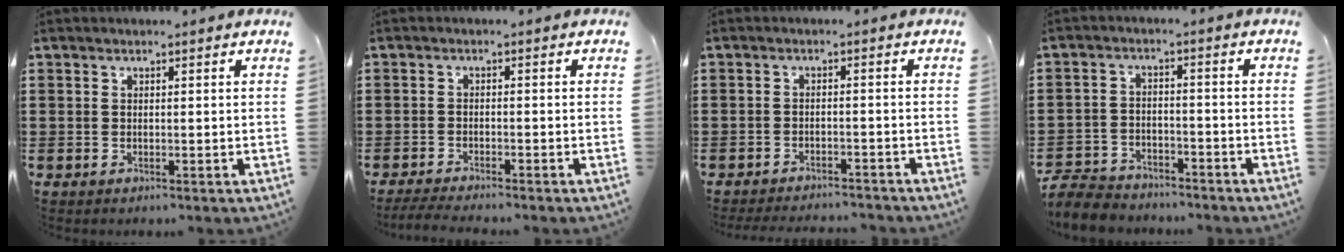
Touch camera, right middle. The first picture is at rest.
{"total": 2.4, "force": [-2.2, 0.0, 0.7], "torque": [-0.018, -0.001, -0.047]}
{"total": 2.5, "force": [-2.5, 0.1, 0.1], "torque": [-0.006, 0.001, -0.052]}
{"total": 5.7, "force": [-5.5, 1.2, 0.8], "torque": [-0.029, 0.005, -0.113]}